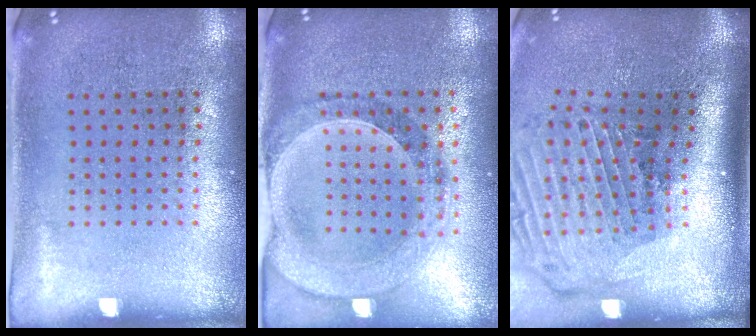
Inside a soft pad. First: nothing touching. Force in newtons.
{"total": 1.4, "press": 1.4, "slide": 0.2}
{"total": 3.0, "press": 2.1, "slide": 2.2}